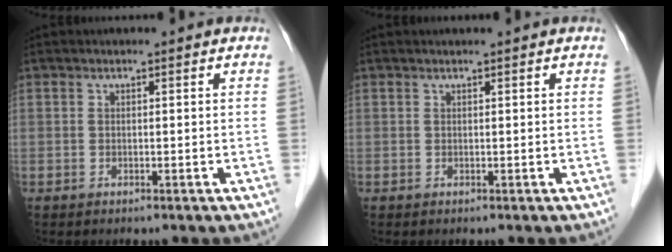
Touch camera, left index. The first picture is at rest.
{"total": 0.0}